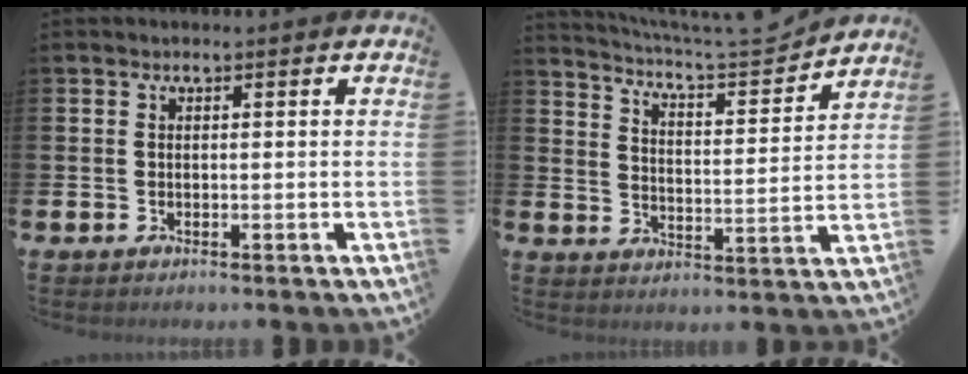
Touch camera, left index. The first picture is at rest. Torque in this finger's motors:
{"motor_torque": [-0.53, -0.75, 0.00, 0.10]}